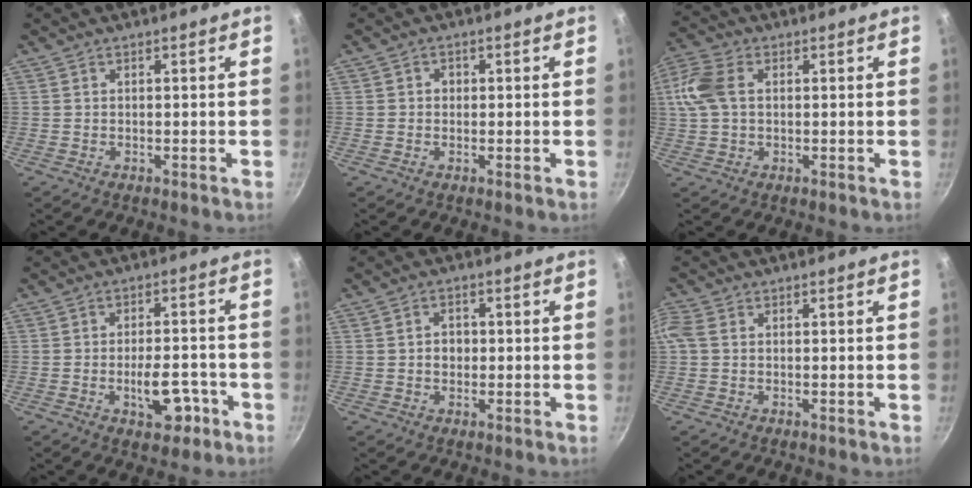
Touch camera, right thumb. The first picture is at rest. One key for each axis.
{"total": 1.4, "fx": 0.1, "fy": 1.2, "fz": 0.7, "tx": -0.004, "ty": 0.003, "tz": -0.002}
{"total": 8.1, "fx": 1.5, "fy": 5.2, "fz": 6.0, "tx": -0.151, "ty": 0.020, "tz": 0.028}
{"total": 7.5, "fx": -3.1, "fy": 3.8, "fz": 5.6, "tx": -0.072, "ty": 0.023, "tz": -0.043}
{"total": 3.2, "fx": 0.0, "fy": 2.5, "fz": 2.0, "tx": -0.023, "ty": 0.007, "tz": -0.002}
{"total": 3.2, "fx": 0.6, "fy": 2.2, "fz": 2.2, "tx": -0.073, "ty": 0.017, "tz": 0.012}